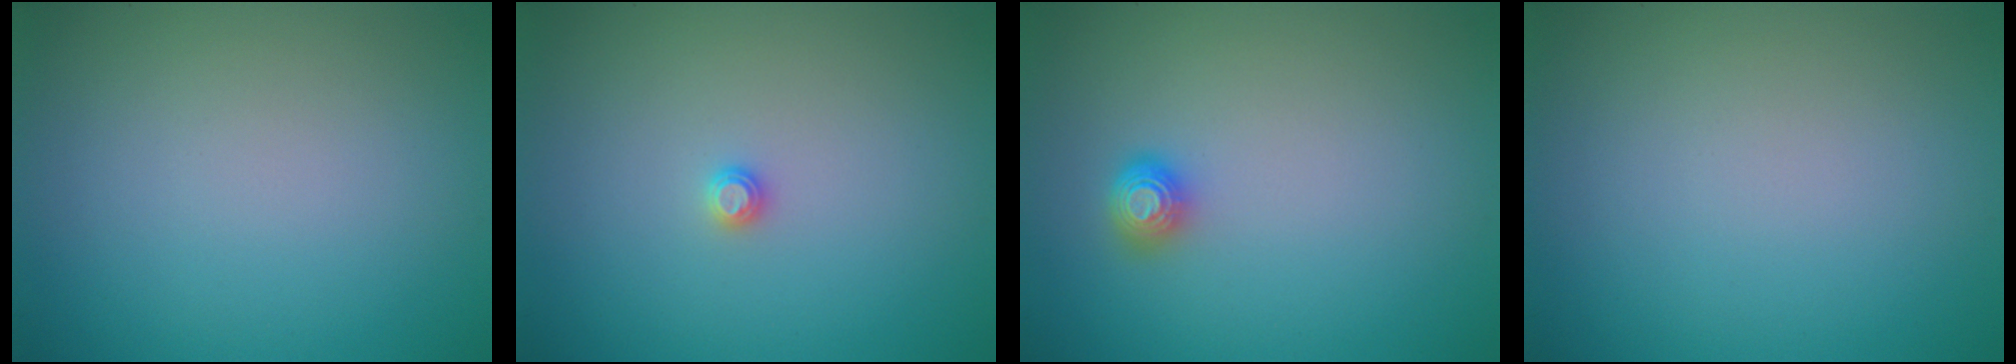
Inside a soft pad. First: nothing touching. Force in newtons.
{"total": 0.8, "press": 0.8, "slide": 0.1}
{"total": 1.6, "press": 1.4, "slide": 0.6}
{"total": 0.0}